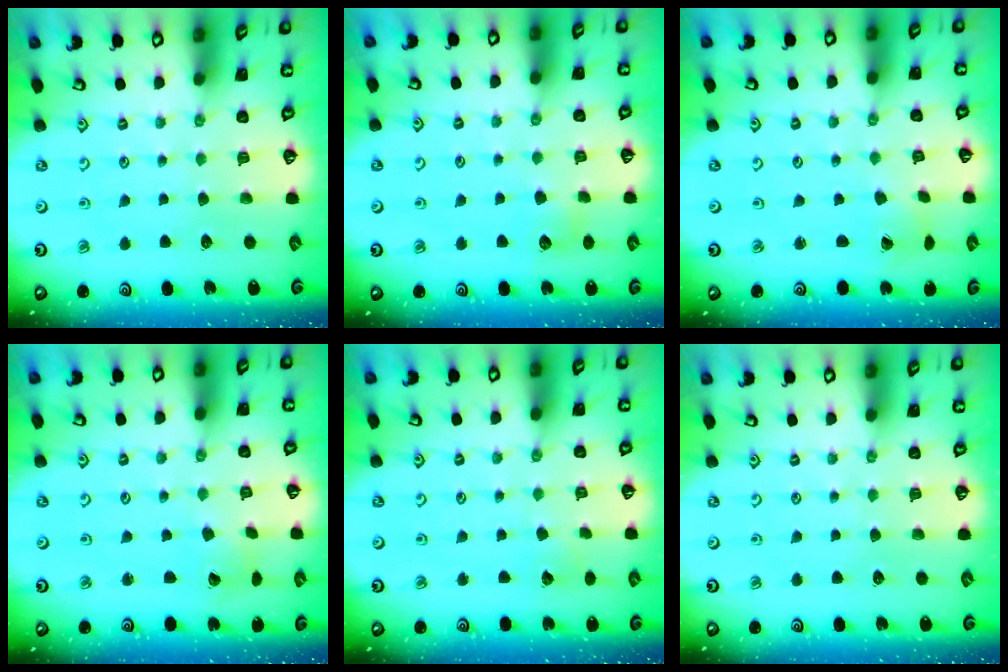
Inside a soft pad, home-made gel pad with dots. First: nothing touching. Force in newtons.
{"total": 5.9, "press": 5.9, "slide": 0.8}
{"total": 1.1, "press": 1.0, "slide": 0.1}
{"total": 2.2, "press": 2.2, "slide": 0.2}
{"total": 2.8, "press": 2.7, "slide": 0.3}
{"total": 0.0}